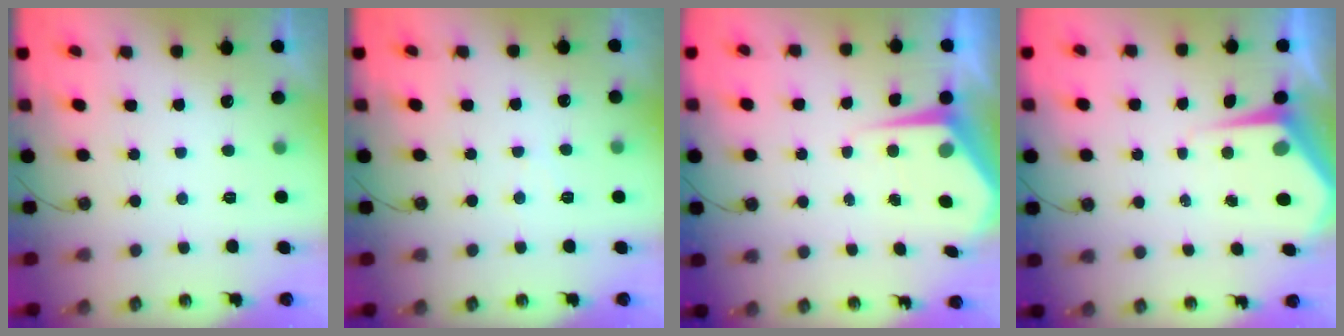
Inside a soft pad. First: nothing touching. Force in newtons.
{"total": 4.3, "press": 4.2, "slide": 0.7}
{"total": 5.7, "press": 5.7, "slide": 0.4}
{"total": 5.7, "press": 5.7, "slide": 0.5}